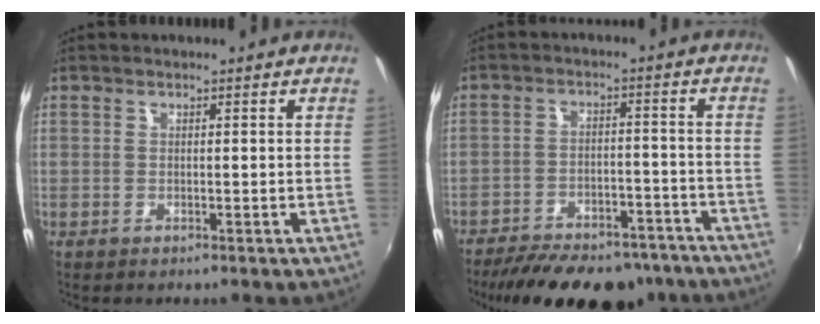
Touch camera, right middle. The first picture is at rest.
{"total": 21.3, "force": [-17.5, 8.1, 9.1], "torque": [-0.179, -0.001, -0.229]}